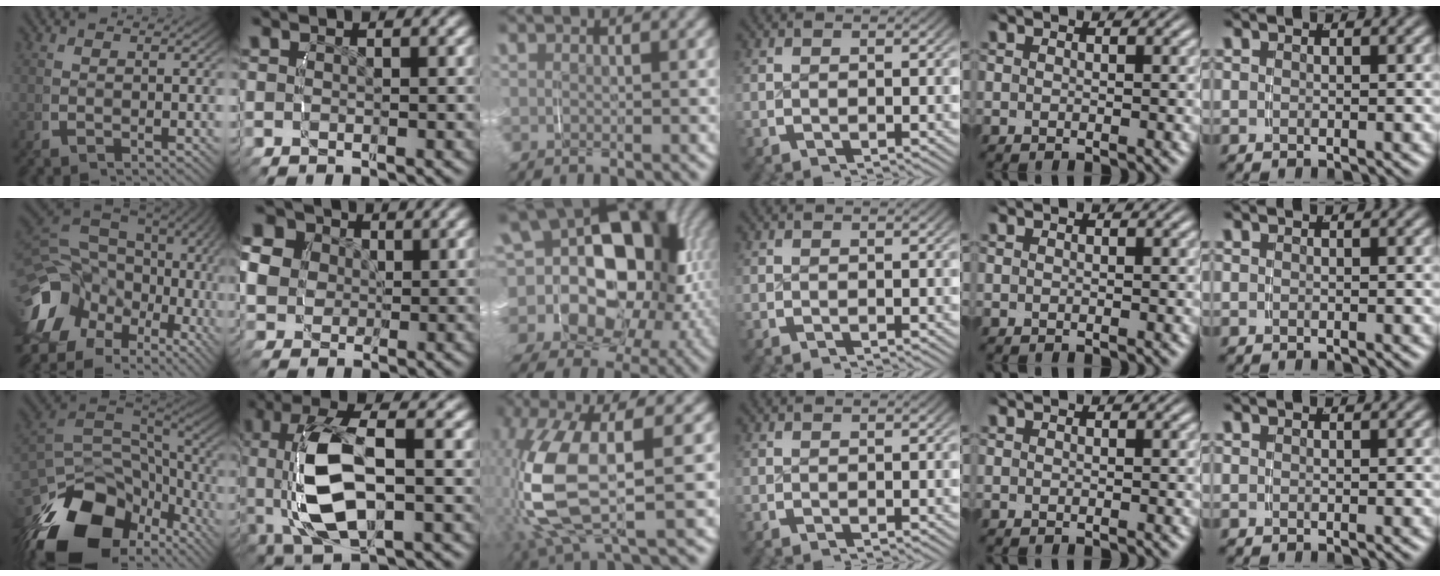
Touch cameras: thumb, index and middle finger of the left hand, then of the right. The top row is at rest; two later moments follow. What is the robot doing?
{"motion": "grasp_and_lifting", "object": "knife"}